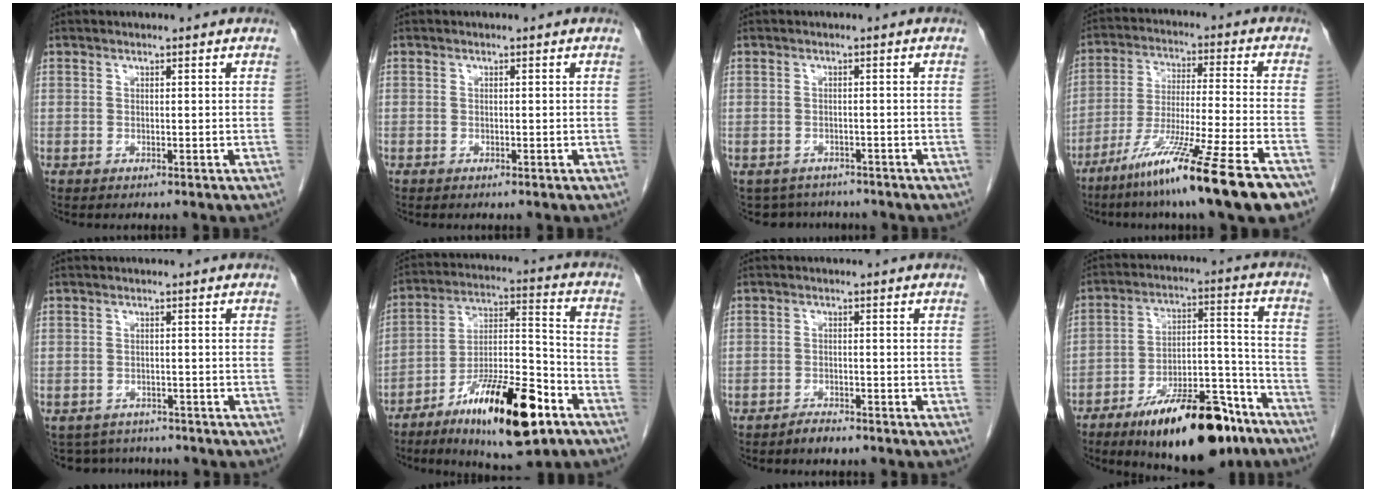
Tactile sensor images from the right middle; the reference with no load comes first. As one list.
[{"total": 0.0}, {"total": 5.4, "force": [-4.7, 2.6, 0.2], "torque": [0.000, 0.004, -0.062]}, {"total": 18.5, "force": [-12.5, -0.7, 13.6], "torque": [-0.219, -0.052, -0.212]}, {"total": 5.9, "force": [-5.3, 2.5, 0.3], "torque": [-0.003, 0.004, -0.071]}, {"total": 18.2, "force": [-10.5, 3.9, 14.4], "torque": [-0.244, -0.008, -0.175]}, {"total": 2.0, "force": [-1.8, 0.6, 0.7], "torque": [-0.016, 0.000, -0.028]}, {"total": 20.0, "force": [-13.9, 5.6, 13.3], "torque": [-0.162, 0.028, -0.219]}]